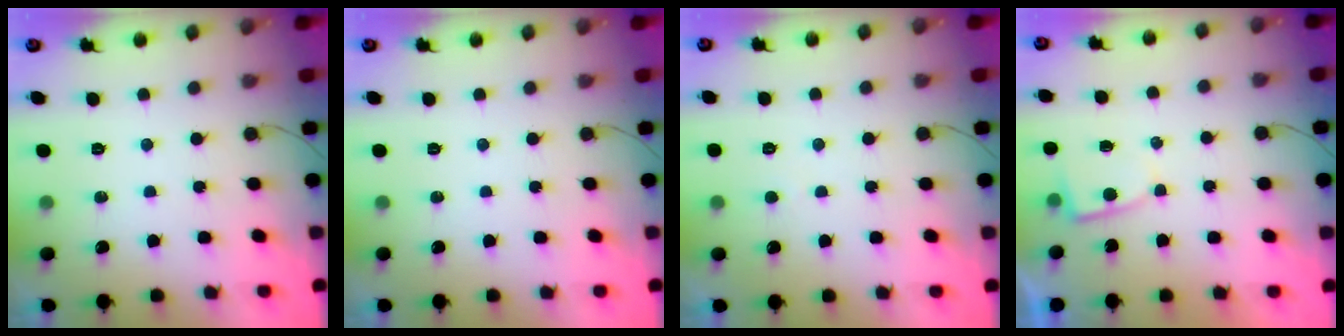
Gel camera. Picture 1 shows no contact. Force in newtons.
{"total": 0.0}
{"total": 1.5, "press": 1.5, "slide": 0.2}
{"total": 2.8, "press": 2.7, "slide": 0.4}